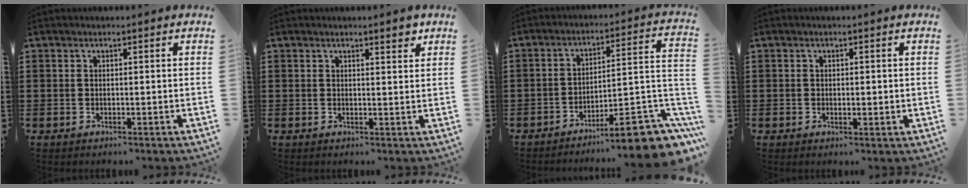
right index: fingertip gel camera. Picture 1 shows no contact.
{"total": 2.2, "force": [1.7, 0.4, 1.3], "torque": [-0.018, 0.001, 0.028]}
{"total": 9.6, "force": [-7.1, 1.4, 6.3], "torque": [-0.082, 0.001, -0.131]}
{"total": 0.7, "force": [-0.1, 0.5, 0.5], "torque": [-0.010, 0.004, -0.002]}